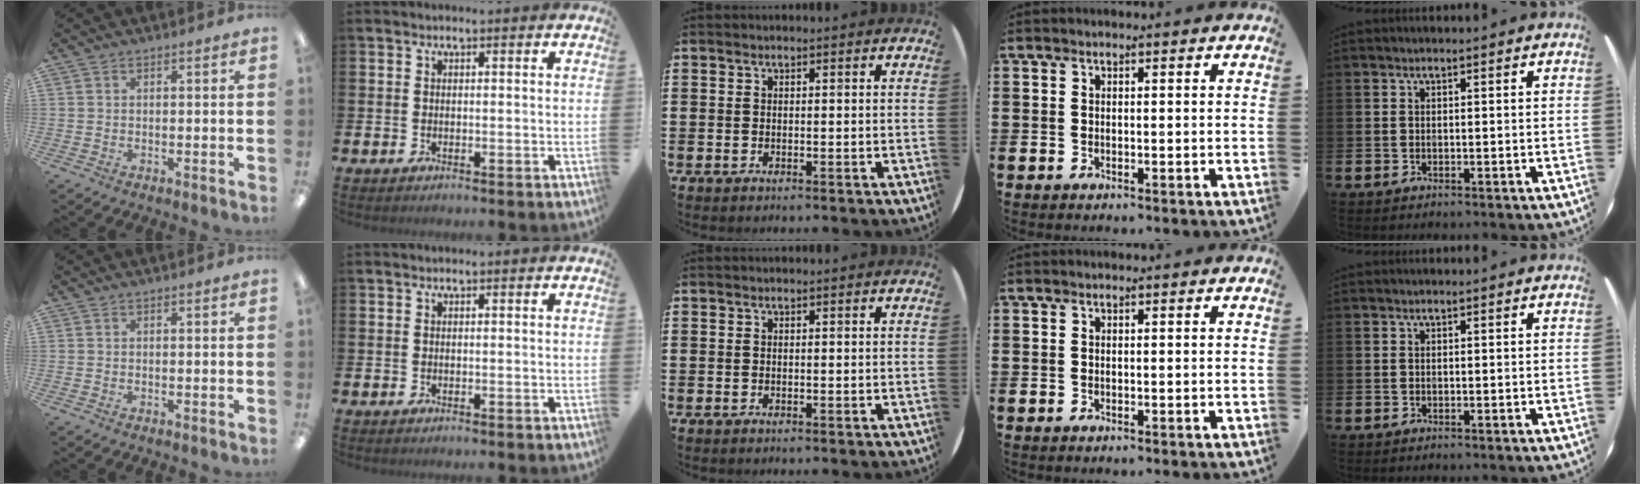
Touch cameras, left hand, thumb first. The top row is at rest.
{}